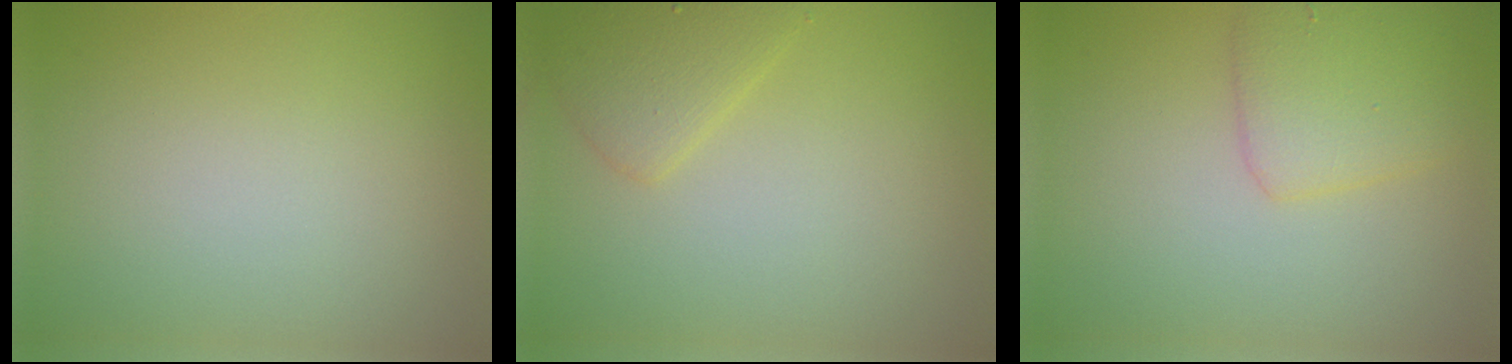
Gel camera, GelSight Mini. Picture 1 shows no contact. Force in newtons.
{"total": 2.6, "press": 2.6, "slide": 0.2}
{"total": 3.1, "press": 3.1, "slide": 0.1}